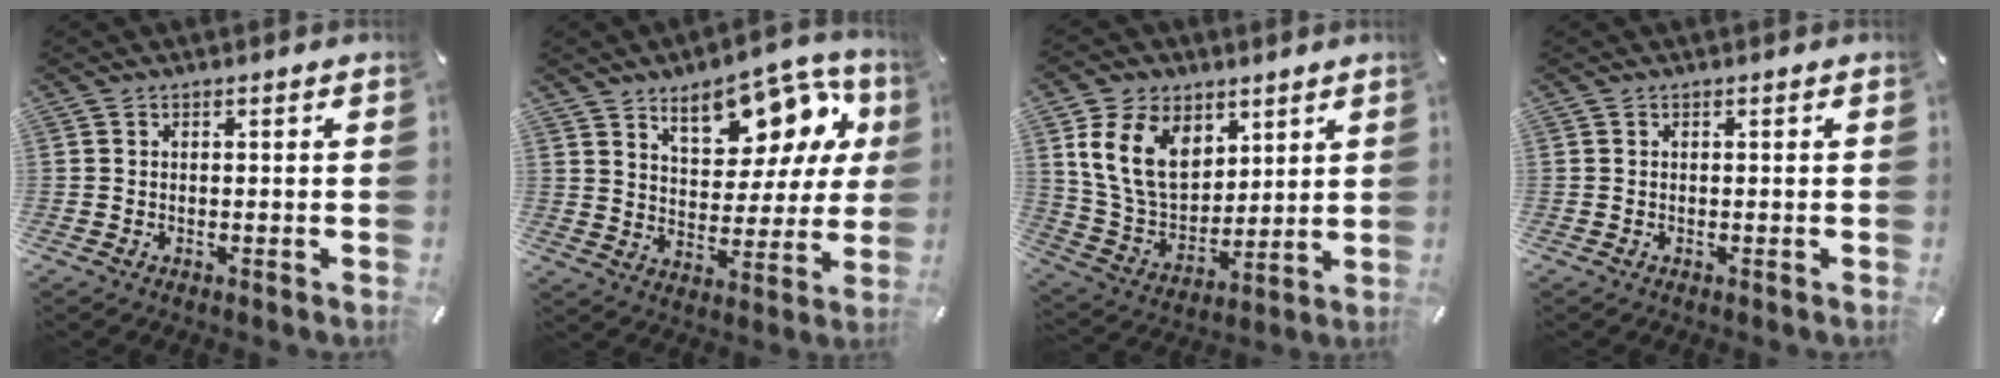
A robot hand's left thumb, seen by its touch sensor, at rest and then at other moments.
{"total": 16.4, "force": [10.5, 8.6, 9.2], "torque": [-0.130, -0.063, 0.182]}
{"total": 15.3, "force": [6.3, 11.3, 8.2], "torque": [-0.177, -0.017, 0.119]}
{"total": 0.0}